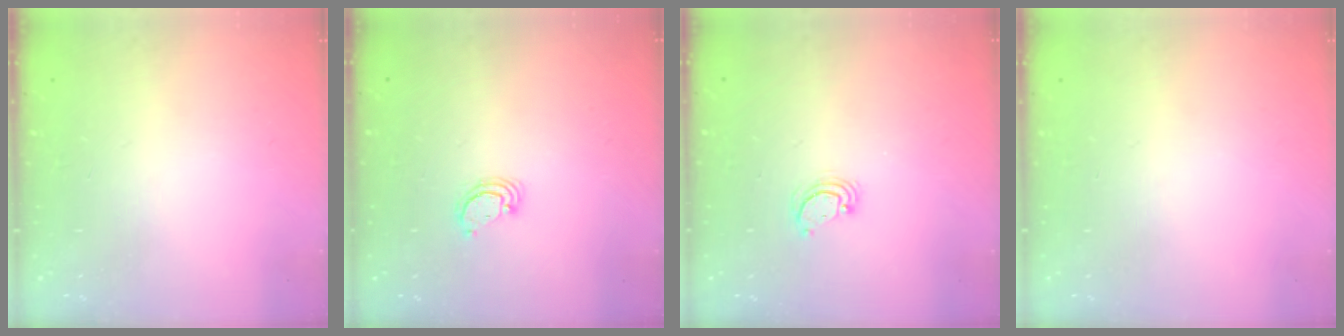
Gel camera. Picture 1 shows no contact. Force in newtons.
{"total": 2.6, "press": 2.6, "slide": 0.3}
{"total": 3.2, "press": 3.2, "slide": 0.3}
{"total": 0.0}